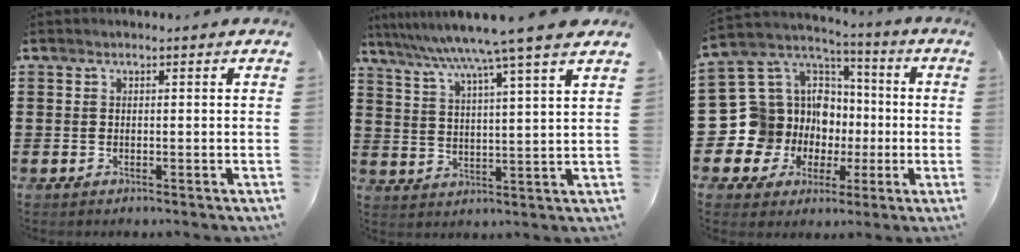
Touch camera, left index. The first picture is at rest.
{"total": 7.9, "force": [6.5, -1.6, 4.2], "torque": [-0.105, -0.040, 0.105]}
{"total": 13.3, "force": [-2.0, 12.8, 3.2], "torque": [-0.111, -0.024, -0.009]}